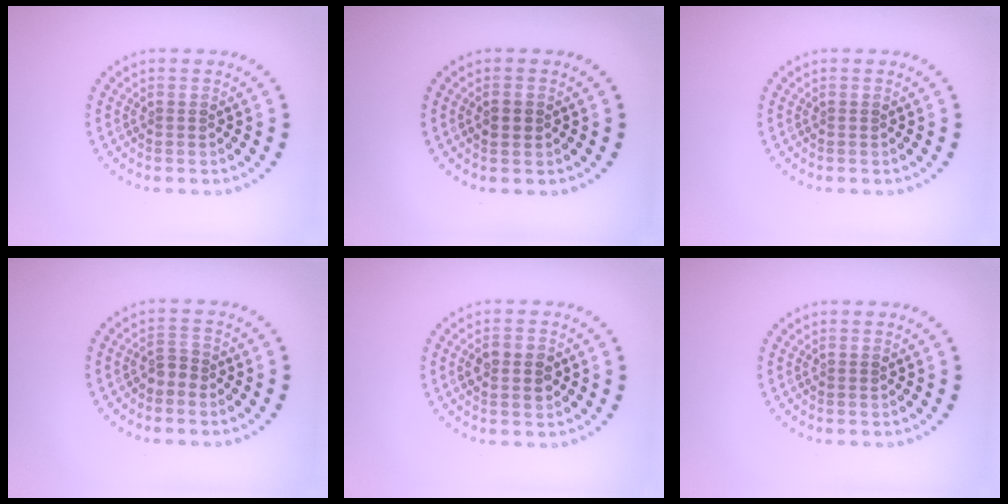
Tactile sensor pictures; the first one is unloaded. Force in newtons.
{"total": 1.3, "press": 1.3, "slide": 0.1}
{"total": 0.0}
{"total": 1.3, "press": 0.9, "slide": 0.8}
{"total": 2.7, "press": 2.7, "slide": 0.1}
{"total": 0.0}